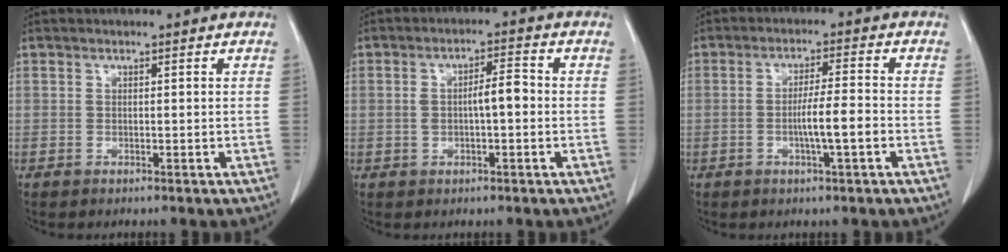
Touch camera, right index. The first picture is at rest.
{"total": 5.5, "force": [0.0, 2.4, 5.0], "torque": [-0.087, 0.023, 0.002]}
{"total": 5.3, "force": [-1.5, 0.1, 5.1], "torque": [-0.090, 0.000, -0.027]}